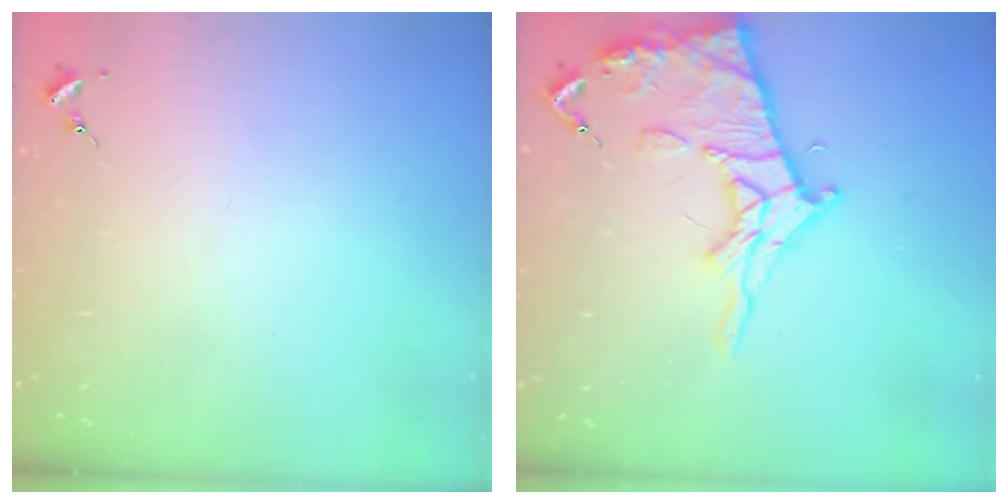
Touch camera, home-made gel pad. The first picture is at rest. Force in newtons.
{"total": 16.4, "press": 16.3, "slide": 1.7}